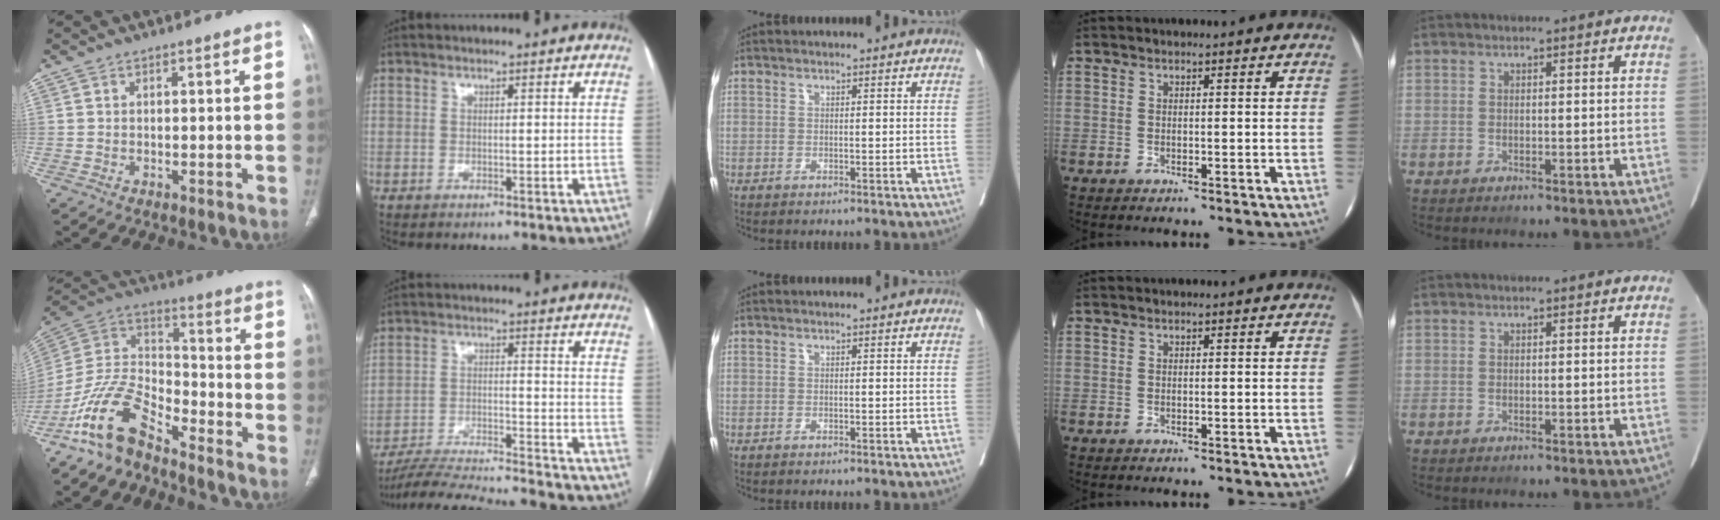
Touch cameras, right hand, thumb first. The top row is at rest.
{"thumb": {"total": 13.7, "force": [-10.3, 5.6, 7.1], "torque": [-0.131, 0.083, -0.205]}, "index": {"total": 18.7, "force": [-17.7, -0.5, 5.8], "torque": [-0.110, -0.025, -0.269]}}